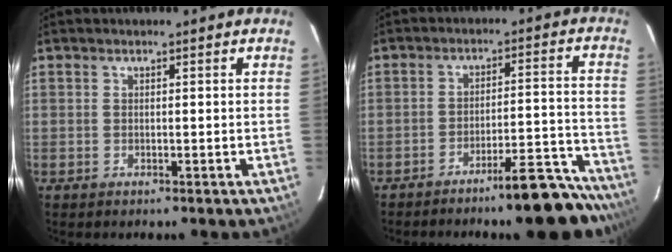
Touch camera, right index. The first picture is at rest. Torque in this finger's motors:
{"motor_torque": [0.36, -0.34, 0.42, 0.08]}